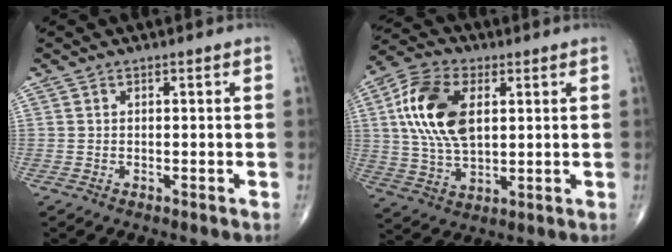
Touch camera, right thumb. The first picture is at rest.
{"total": 15.2, "force": [3.3, 8.7, 12.0], "torque": [-0.231, 0.003, 0.061]}